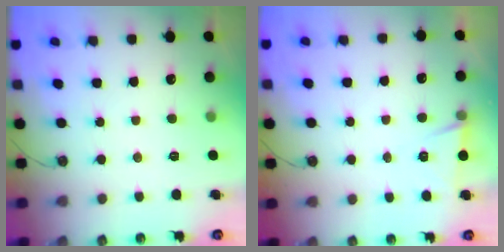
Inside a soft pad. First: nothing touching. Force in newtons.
{"total": 5.5, "press": 3.3, "slide": 4.5}